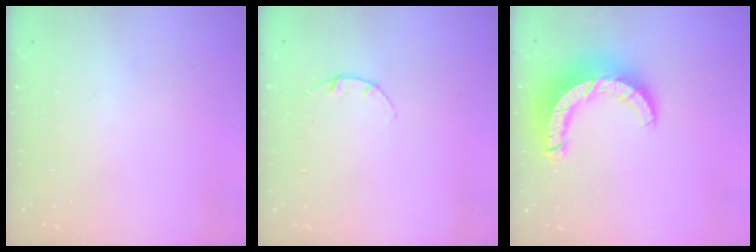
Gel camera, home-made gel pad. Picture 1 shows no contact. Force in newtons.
{"total": 3.8, "press": 3.8, "slide": 0.4}
{"total": 13.5, "press": 13.4, "slide": 1.5}